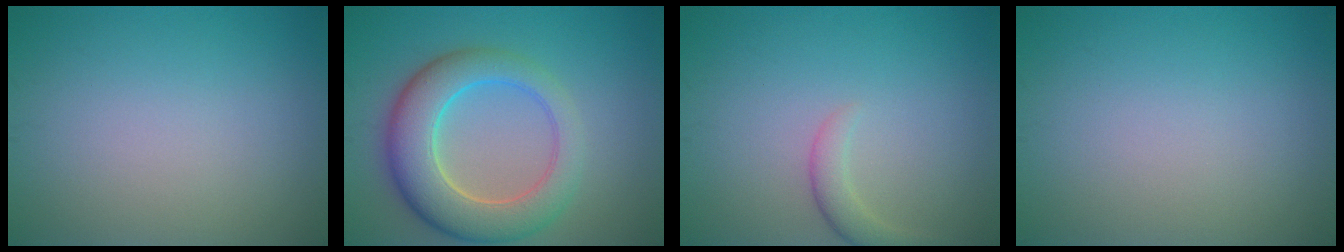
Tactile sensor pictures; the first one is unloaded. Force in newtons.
{"total": 7.7, "press": 7.7, "slide": 0.5}
{"total": 2.0, "press": 2.0, "slide": 0.2}
{"total": 0.0}